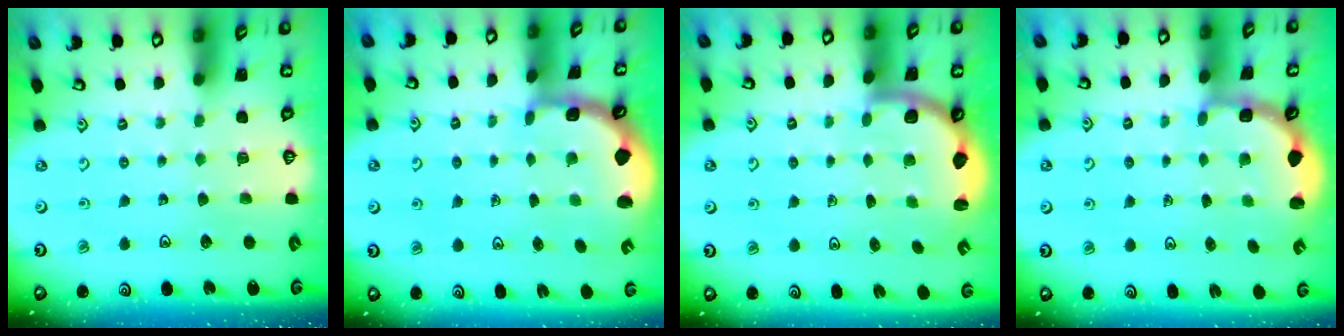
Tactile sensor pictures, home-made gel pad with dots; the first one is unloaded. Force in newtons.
{"total": 1.9, "press": 1.8, "slide": 0.6}
{"total": 2.6, "press": 2.5, "slide": 0.6}
{"total": 2.7, "press": 2.3, "slide": 1.4}